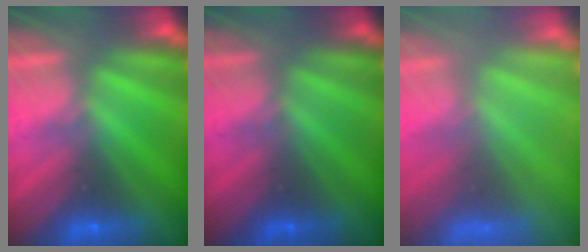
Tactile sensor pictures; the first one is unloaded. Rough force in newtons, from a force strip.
{"total": 2.4}
{"total": 8.6}